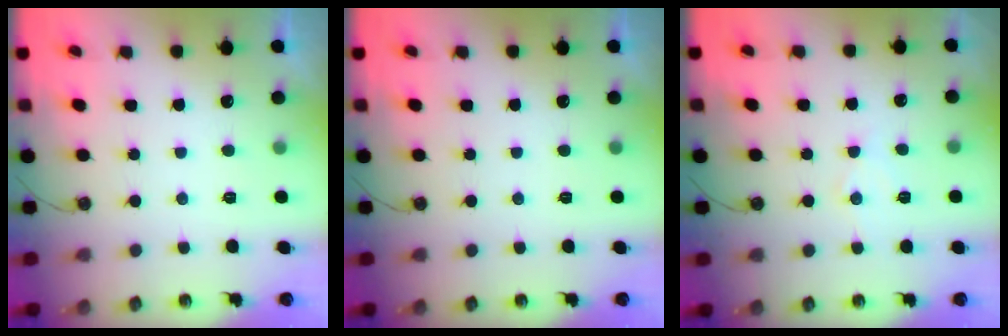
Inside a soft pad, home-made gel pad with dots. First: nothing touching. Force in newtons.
{"total": 0.0}
{"total": 7.1, "press": 7.1, "slide": 0.4}